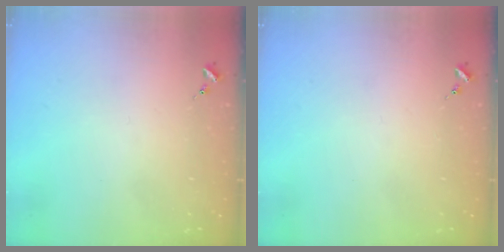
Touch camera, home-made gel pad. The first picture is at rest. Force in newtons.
{"total": 0.0}